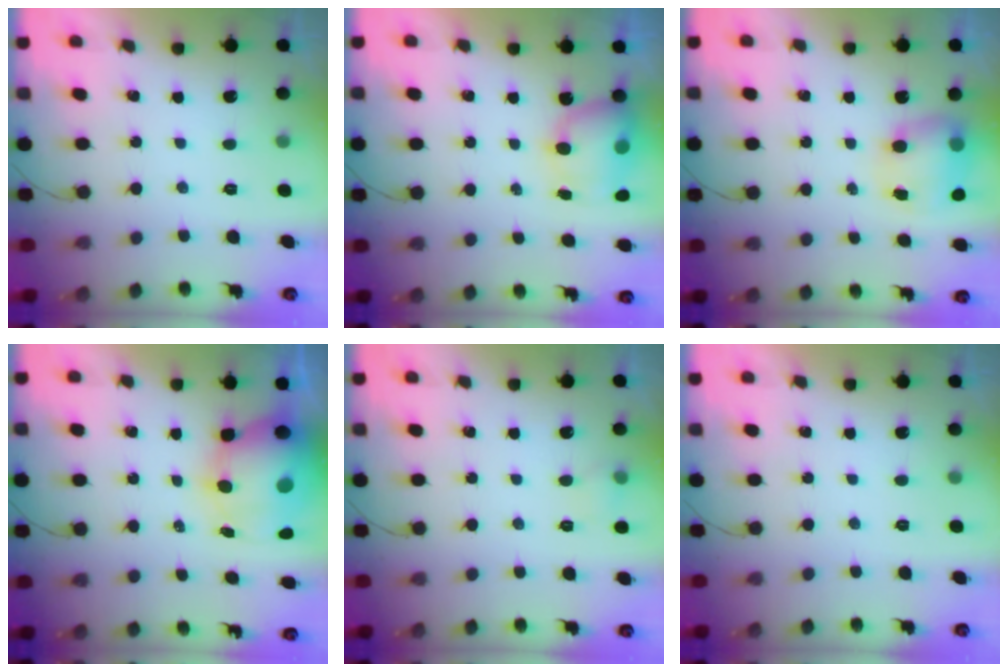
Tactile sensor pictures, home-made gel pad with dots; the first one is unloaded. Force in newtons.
{"total": 7.9, "press": 7.9, "slide": 0.9}
{"total": 9.7, "press": 9.6, "slide": 1.7}
{"total": 11.5, "press": 11.1, "slide": 3.0}
{"total": 3.7, "press": 3.6, "slide": 0.9}
{"total": 0.0}